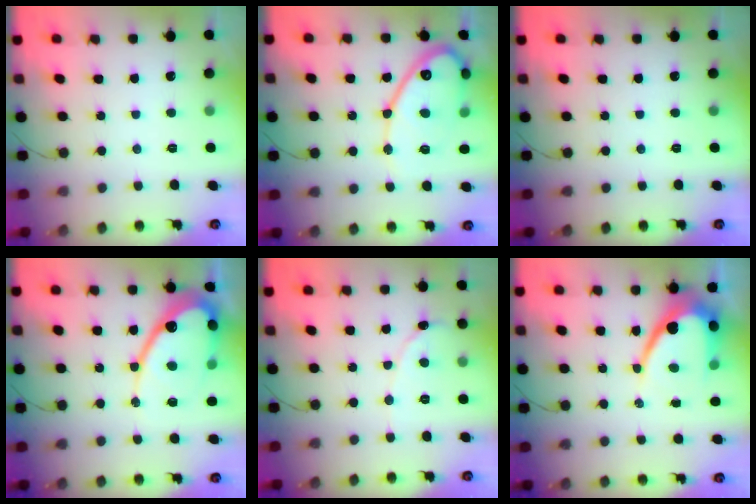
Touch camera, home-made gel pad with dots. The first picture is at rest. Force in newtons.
{"total": 14.4, "press": 14.4, "slide": 1.1}
{"total": 0.0}
{"total": 16.8, "press": 16.8, "slide": 1.0}
{"total": 2.1, "press": 2.1, "slide": 0.2}
{"total": 11.3, "press": 11.3, "slide": 1.1}